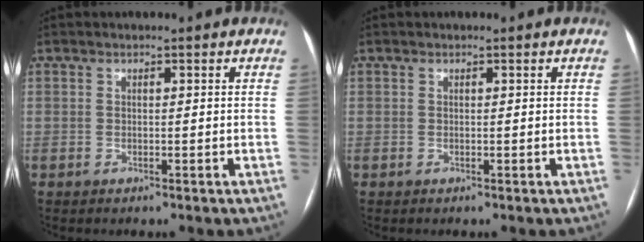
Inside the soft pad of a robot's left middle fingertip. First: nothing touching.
{"total": 0.0}